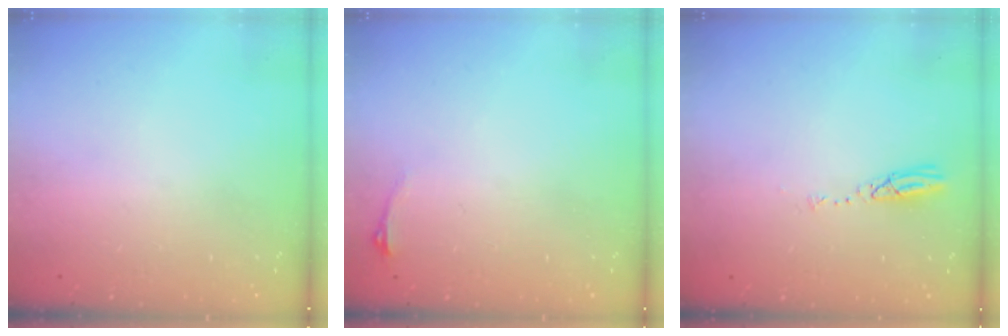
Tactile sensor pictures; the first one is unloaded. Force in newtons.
{"total": 2.9, "press": 2.6, "slide": 1.5}
{"total": 3.7, "press": 3.7, "slide": 0.1}